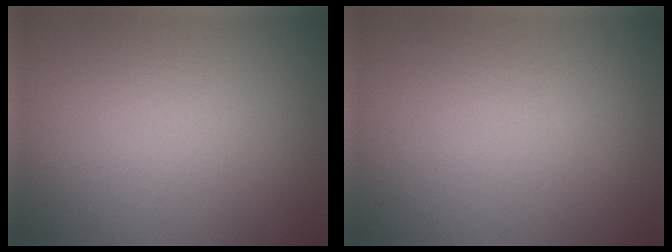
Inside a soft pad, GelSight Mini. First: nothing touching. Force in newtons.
{"total": 0.0}